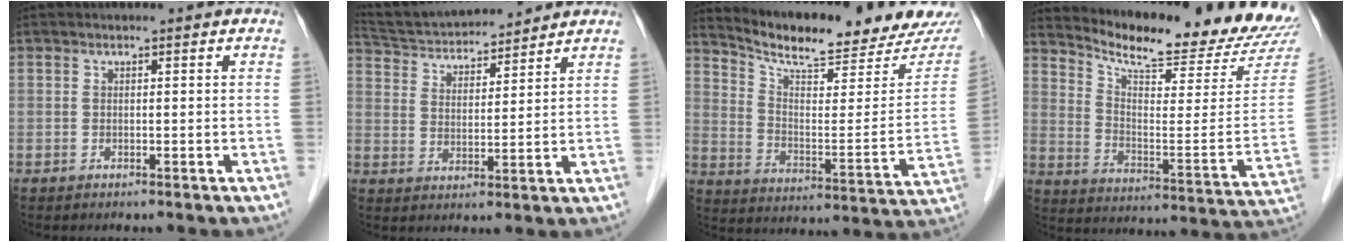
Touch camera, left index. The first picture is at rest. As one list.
[{"total": 13.4, "force": [12.7, 2.0, 4.1], "torque": [-0.078, 0.026, 0.217]}, {"total": 20.2, "force": [18.8, 1.5, 7.2], "torque": [-0.119, -0.070, 0.259]}, {"total": 21.3, "force": [20.5, 1.4, 5.4], "torque": [-0.098, -0.112, 0.266]}]